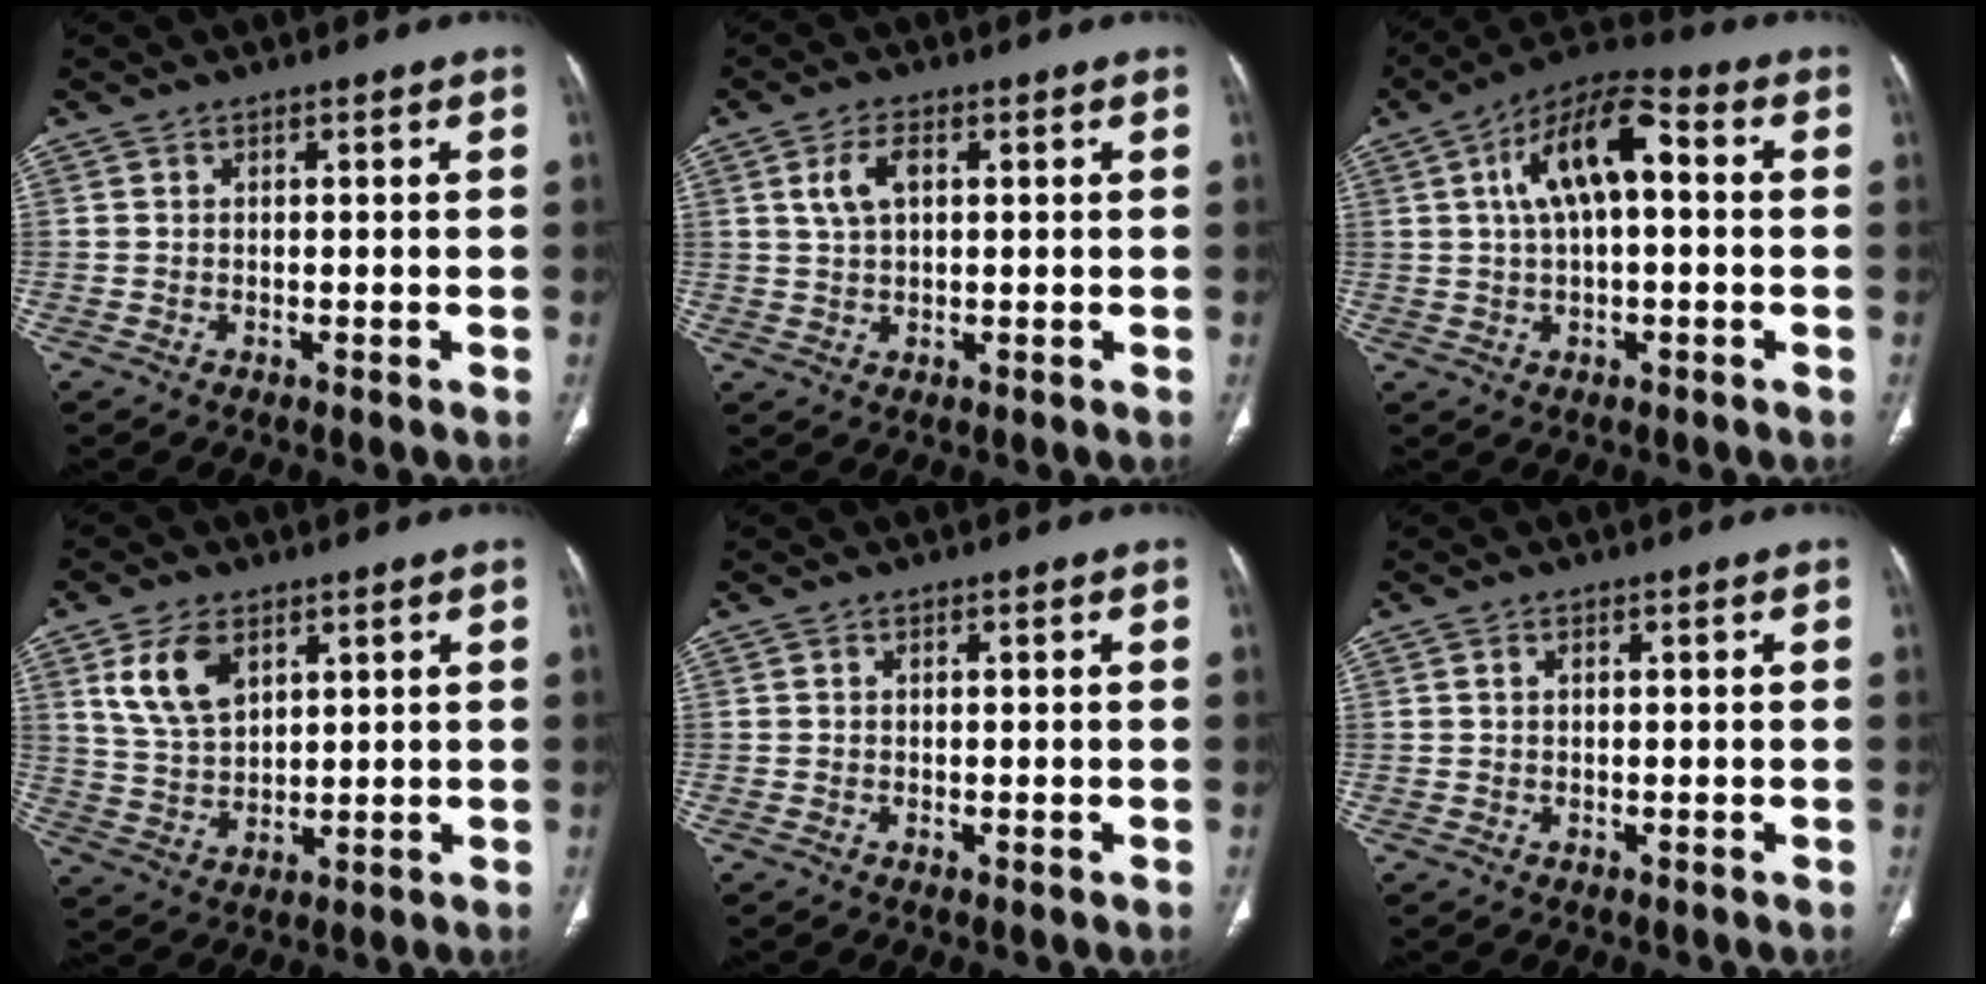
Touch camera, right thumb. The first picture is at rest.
{"total": 4.8, "force": [1.5, 2.6, 3.8], "torque": [-0.079, 0.005, 0.031]}
{"total": 12.4, "force": [2.3, 5.5, 10.8], "torque": [-0.191, 0.033, 0.030]}
{"total": 9.0, "force": [4.3, 5.3, 6.0], "torque": [-0.101, -0.015, 0.092]}
{"total": 0.0}
{"total": 0.6, "force": [0.2, 0.3, 0.4], "torque": [-0.011, 0.004, 0.003]}